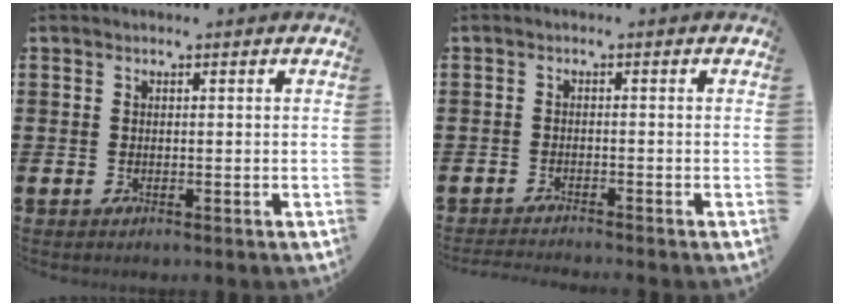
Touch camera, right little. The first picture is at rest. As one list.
[{"total": 1.2, "force": [-1.2, -0.2, 0.2], "torque": [-0.003, -0.001, -0.023]}]